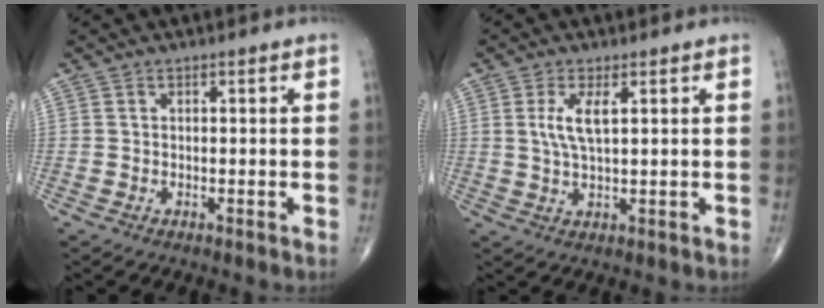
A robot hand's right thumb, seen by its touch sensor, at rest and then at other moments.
{"total": 4.8, "force": [1.4, 1.5, 4.4], "torque": [-0.096, -0.005, 0.032]}